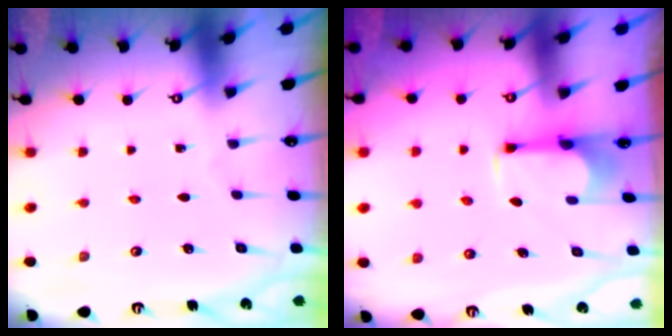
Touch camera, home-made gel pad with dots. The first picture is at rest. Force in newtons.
{"total": 2.4, "press": 2.2, "slide": 0.8}